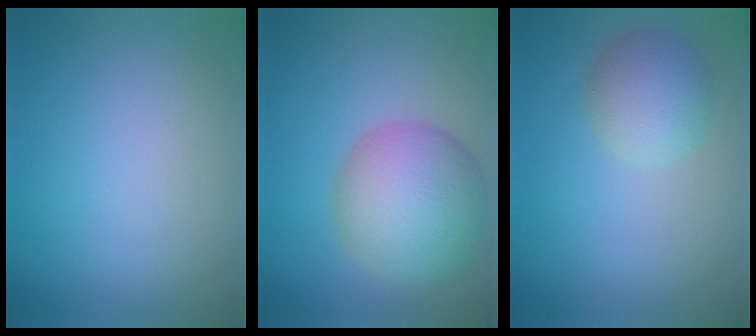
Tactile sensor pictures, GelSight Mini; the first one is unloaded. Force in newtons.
{"total": 7.6, "press": 7.6, "slide": 0.4}
{"total": 3.7, "press": 3.7, "slide": 0.3}